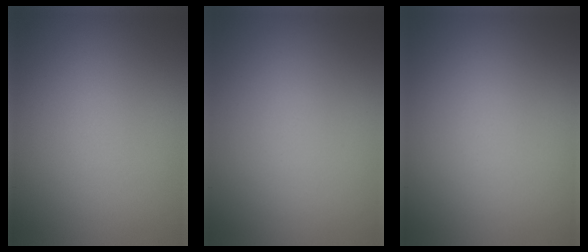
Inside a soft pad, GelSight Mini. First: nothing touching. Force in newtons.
{"total": 0.0}
{"total": 0.0}